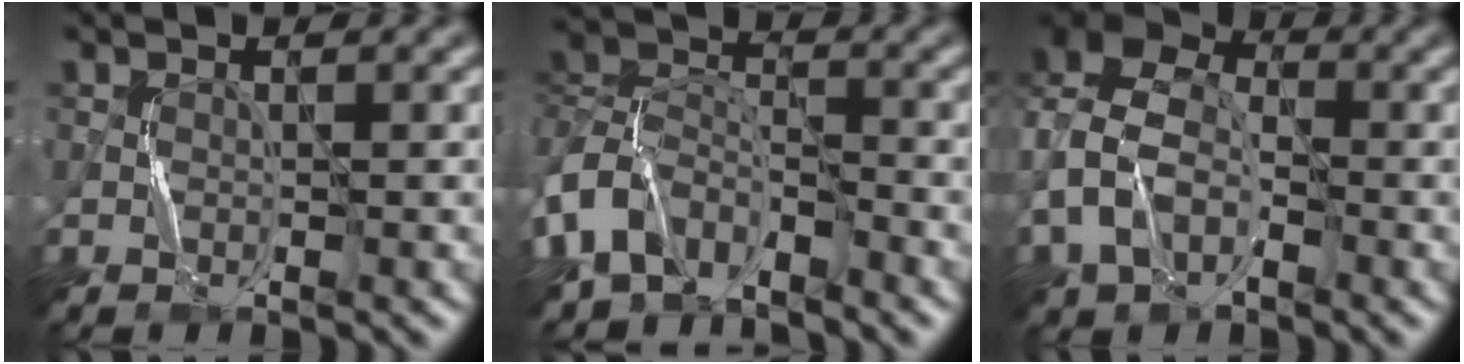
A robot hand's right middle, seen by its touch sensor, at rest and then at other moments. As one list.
[{"total": 7.6, "force": [-4.4, 5.1, 3.7], "torque": [-0.075, -0.006, -0.100]}, {"total": 9.9, "force": [-1.5, 7.4, 6.4], "torque": [-0.159, 0.003, -0.041]}]